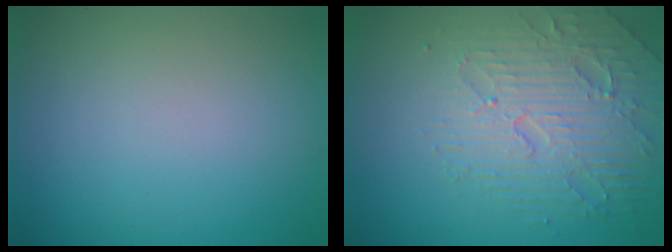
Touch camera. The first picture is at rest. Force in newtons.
{"total": 4.7, "press": 4.6, "slide": 0.9}